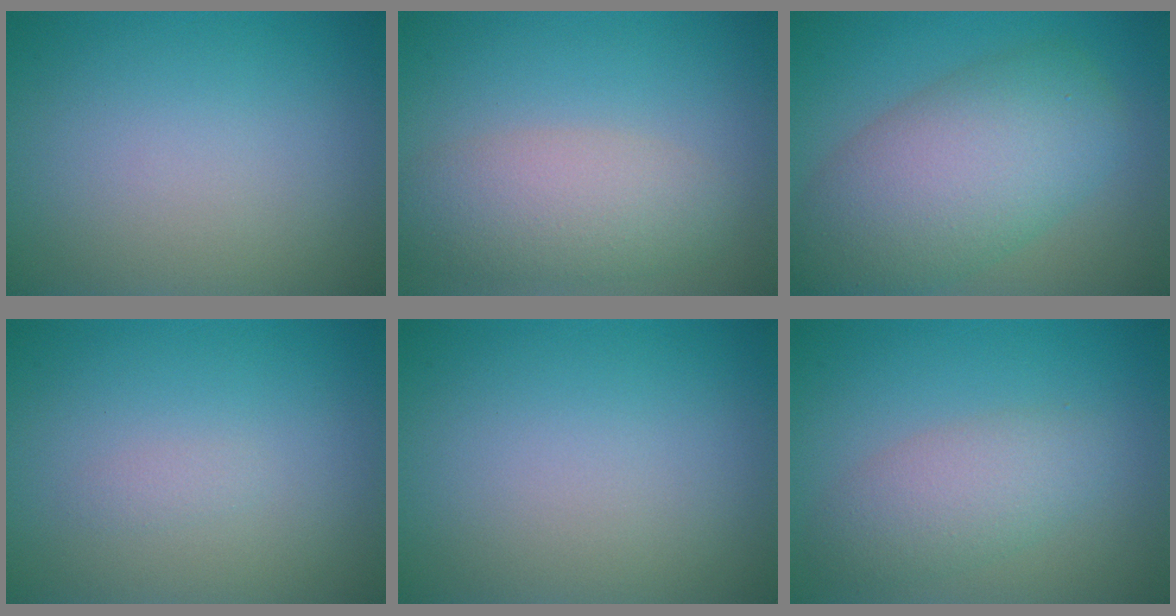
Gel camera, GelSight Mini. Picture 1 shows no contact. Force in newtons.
{"total": 4.7, "press": 4.7, "slide": 0.2}
{"total": 9.3, "press": 9.2, "slide": 0.4}
{"total": 0.6, "press": 0.6, "slide": 0.0}
{"total": 0.0}
{"total": 3.6, "press": 3.6, "slide": 0.0}